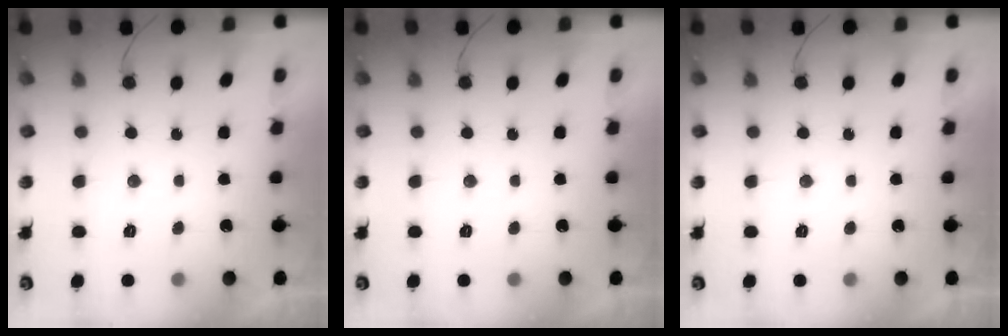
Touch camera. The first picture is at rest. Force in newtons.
{"total": 0.0}
{"total": 1.9, "press": 1.9, "slide": 0.1}